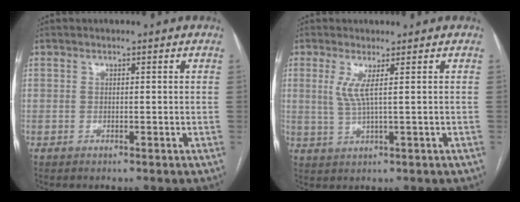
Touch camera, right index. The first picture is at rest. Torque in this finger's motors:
{"motor_torque": [0.13, 0.16, 0.26, 0.11]}